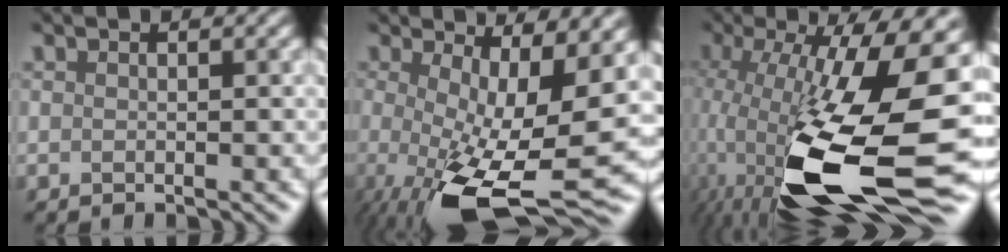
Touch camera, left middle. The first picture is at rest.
{"total": 11.1, "force": [-3.2, 2.9, 10.2], "torque": [-0.187, -0.040, -0.028]}
{"total": 17.1, "force": [-2.4, 5.9, 15.8], "torque": [-0.325, -0.034, -0.019]}